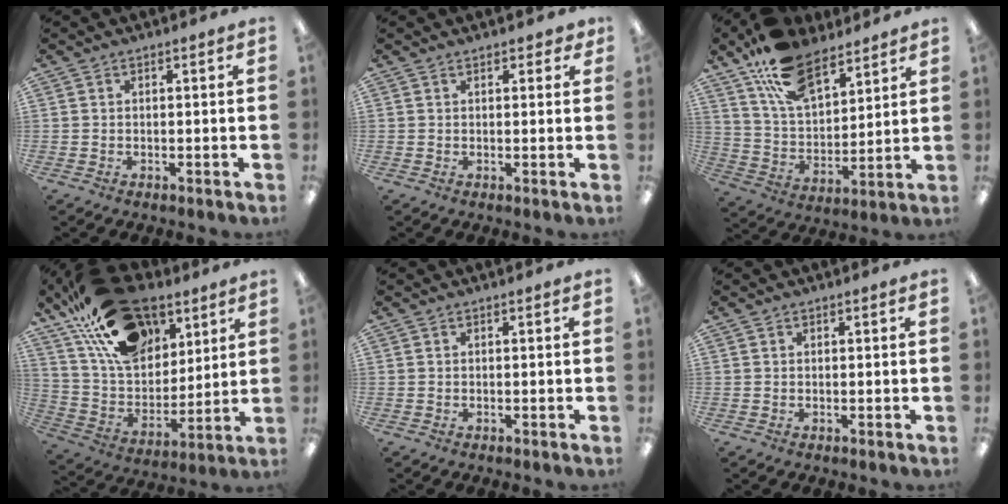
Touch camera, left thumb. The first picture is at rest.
{"total": 1.8, "force": [1.3, 1.0, 0.7], "torque": [-0.005, 0.000, 0.023]}
{"total": 16.6, "force": [11.6, 8.3, 8.4], "torque": [-0.164, -0.052, 0.217]}
{"total": 24.7, "force": [14.8, 14.3, 13.6], "torque": [-0.244, -0.067, 0.273]}
{"total": 0.0}
{"total": 0.6, "force": [0.5, 0.3, 0.1], "torque": [-0.002, 0.001, 0.008]}